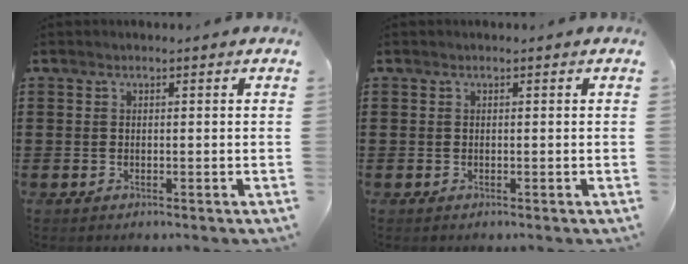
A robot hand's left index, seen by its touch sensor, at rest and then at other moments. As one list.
[{"total": 0.0}]